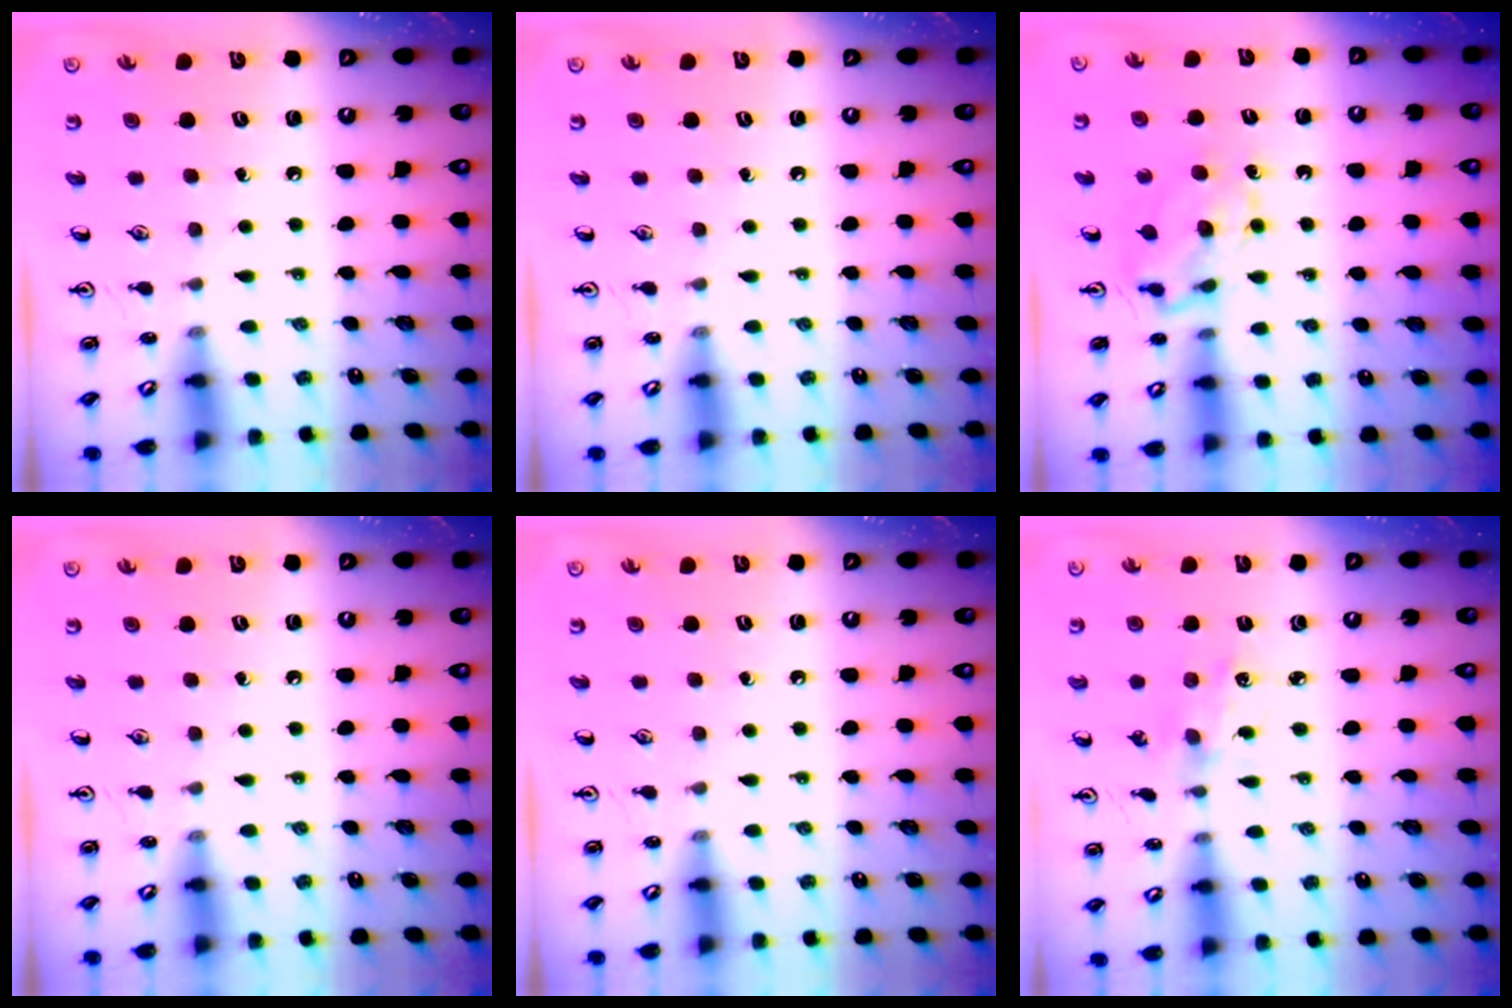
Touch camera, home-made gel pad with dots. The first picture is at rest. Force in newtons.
{"total": 0.0}
{"total": 7.7, "press": 7.7, "slide": 0.7}
{"total": 0.0}
{"total": 0.0}
{"total": 2.7, "press": 2.7, "slide": 0.4}